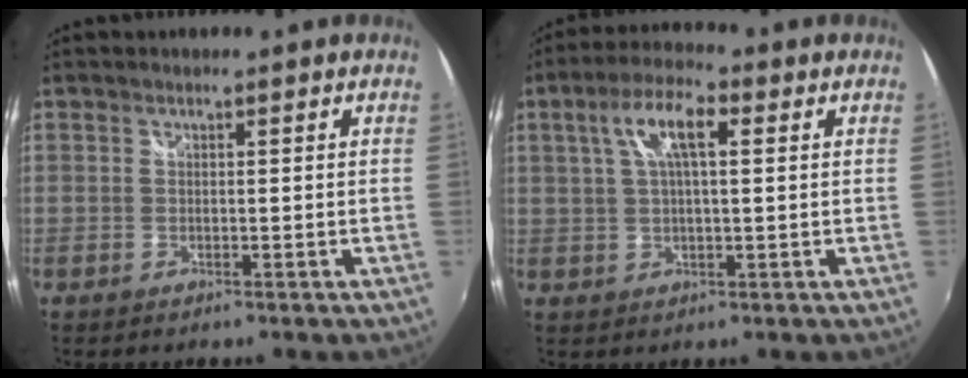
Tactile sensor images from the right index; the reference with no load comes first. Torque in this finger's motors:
{"motor_torque": [0.25, 0.04, 0.40, 0.11]}